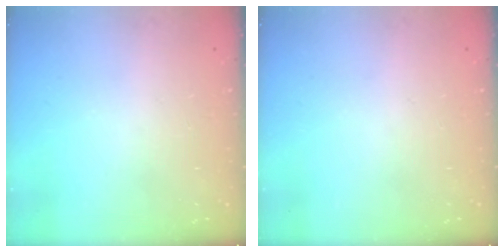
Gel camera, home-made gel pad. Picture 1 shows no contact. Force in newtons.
{"total": 0.0}